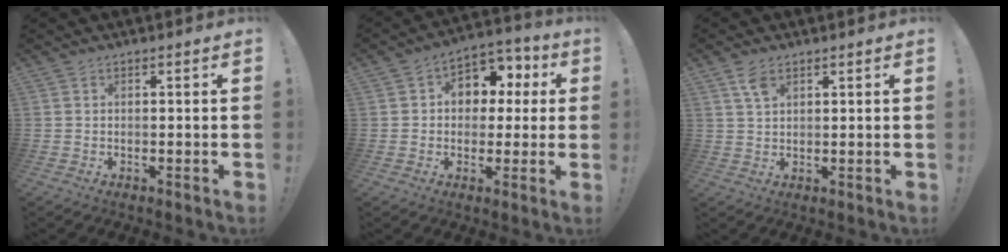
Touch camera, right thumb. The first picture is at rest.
{"total": 8.7, "force": [1.4, 7.7, 3.9], "torque": [-0.044, -0.005, 0.030]}
{"total": 3.9, "force": [2.2, 2.0, 2.6], "torque": [-0.048, -0.004, 0.040]}